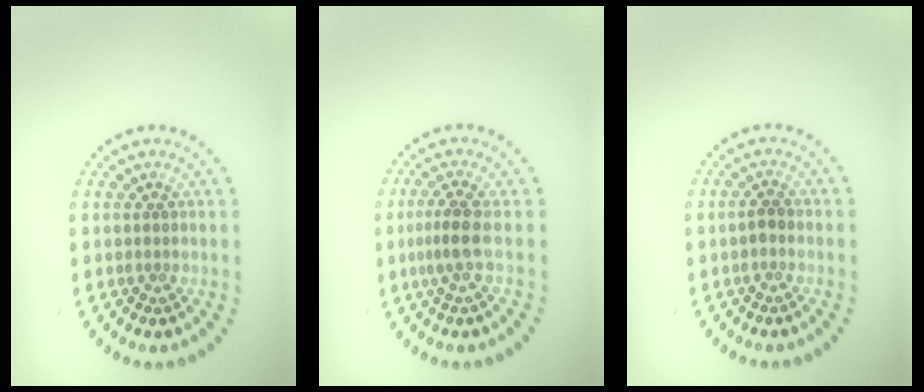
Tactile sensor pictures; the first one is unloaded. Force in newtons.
{"total": 2.3, "press": 1.7, "slide": 1.5}
{"total": 1.0, "press": 0.9, "slide": 0.3}